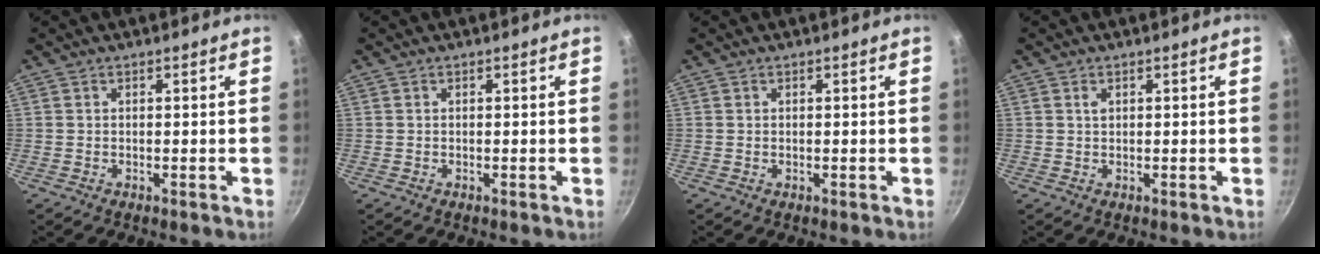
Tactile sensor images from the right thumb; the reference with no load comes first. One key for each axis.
{"total": 0.0}
{"total": 0.0}
{"total": 1.1, "fx": 0.4, "fy": 0.8, "fz": 0.6, "tx": -0.006, "ty": 0.000, "tz": 0.007}